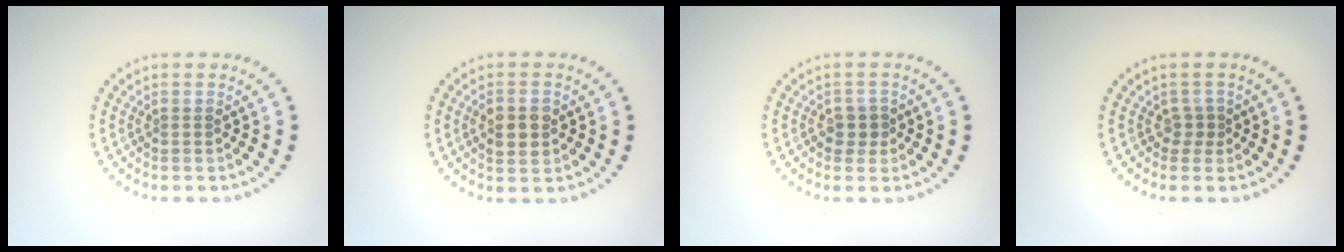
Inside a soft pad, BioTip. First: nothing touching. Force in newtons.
{"total": 2.4, "press": 2.4, "slide": 0.1}
{"total": 1.4, "press": 1.2, "slide": 0.6}
{"total": 1.1, "press": 0.8, "slide": 0.8}